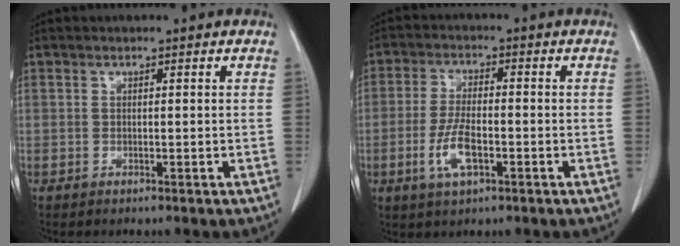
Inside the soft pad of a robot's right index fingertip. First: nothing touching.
{"total": 6.4, "force": [-2.2, 2.0, 5.6], "torque": [-0.123, -0.006, -0.039]}